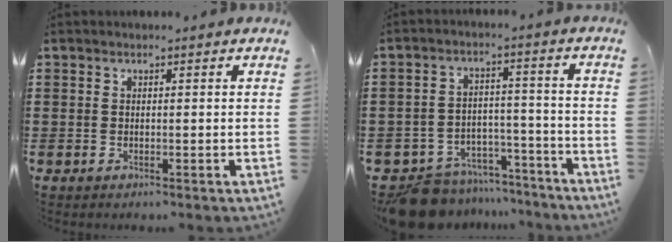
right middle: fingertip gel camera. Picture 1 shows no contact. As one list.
[{"total": 9.7, "force": [-9.1, 2.7, 1.8], "torque": [-0.035, 0.035, -0.176]}]